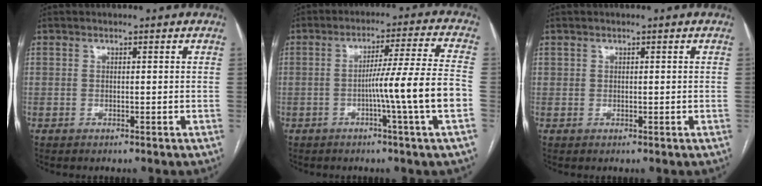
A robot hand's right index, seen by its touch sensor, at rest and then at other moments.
{"total": 10.9, "force": [-2.9, -2.0, 10.3], "torque": [-0.165, 0.003, -0.046]}
{"total": 0.6, "force": [0.3, 0.5, 0.0], "torque": [0.007, 0.001, 0.003]}